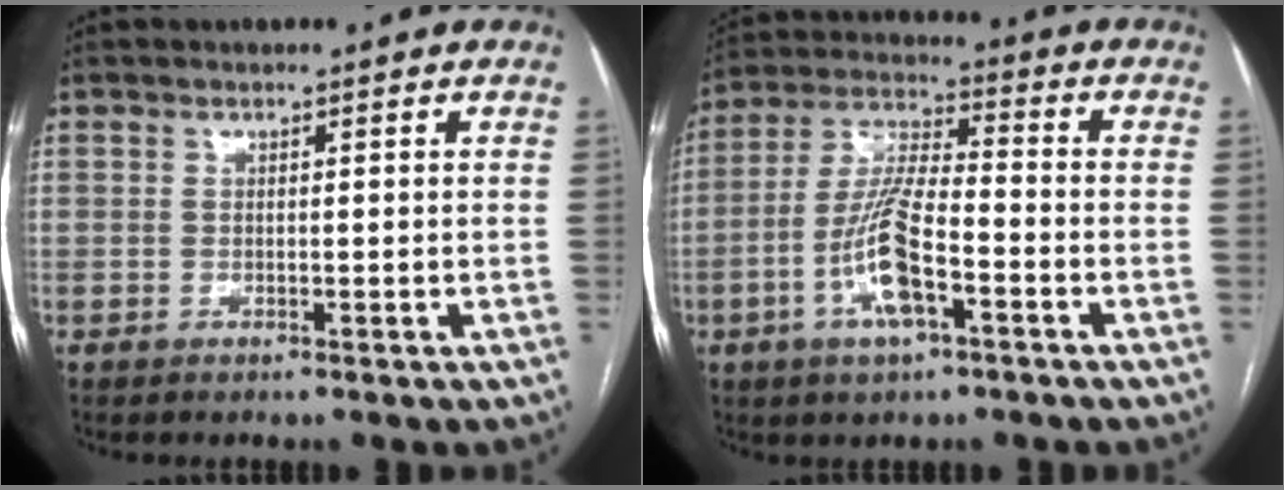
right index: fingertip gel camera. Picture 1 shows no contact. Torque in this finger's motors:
{"motor_torque": [1.89, -0.25, 0.94, 0.21]}